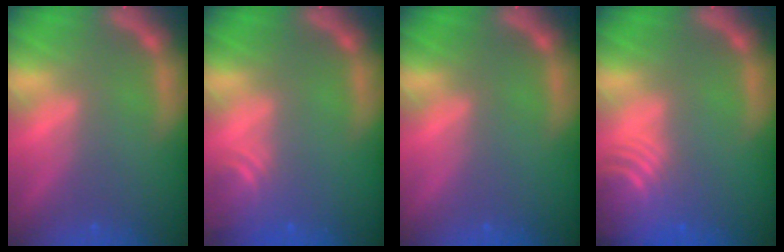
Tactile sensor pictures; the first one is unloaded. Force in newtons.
{"total": 3.0}
{"total": 0.0}
{"total": 7.5}